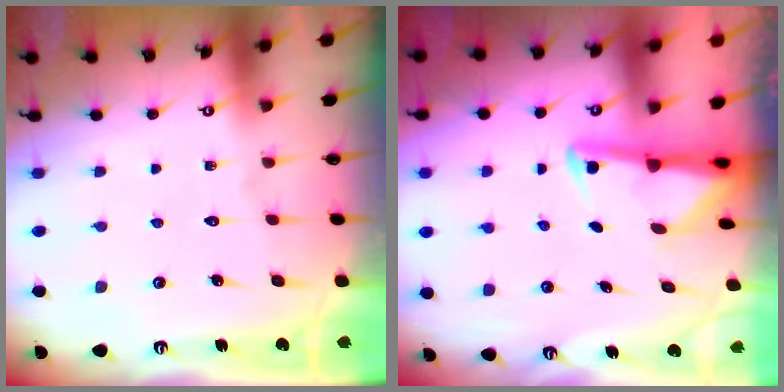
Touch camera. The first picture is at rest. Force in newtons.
{"total": 2.8, "press": 2.7, "slide": 0.7}